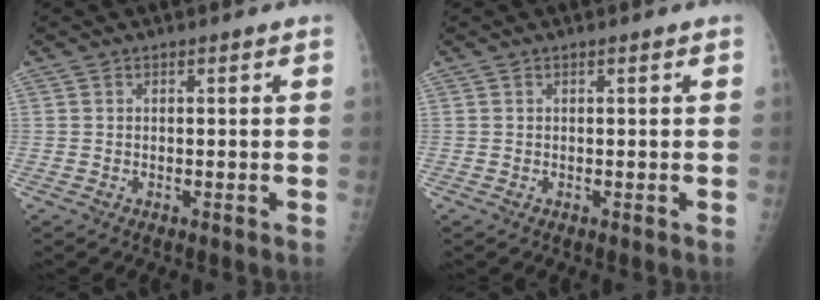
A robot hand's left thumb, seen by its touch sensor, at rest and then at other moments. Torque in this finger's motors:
{"motor_torque": [0.00, 0.00, -0.02, -0.03, 0.00]}